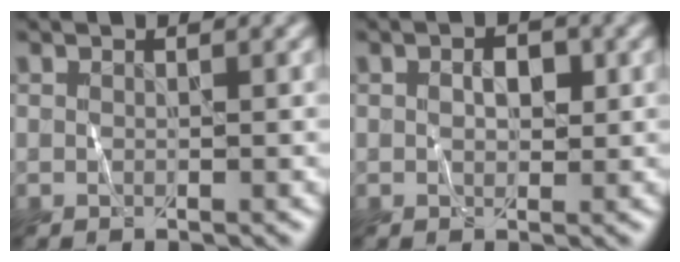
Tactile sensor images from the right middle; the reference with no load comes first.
{"total": 1.8, "force": [0.4, 1.1, 1.4], "torque": [-0.021, 0.004, 0.005]}